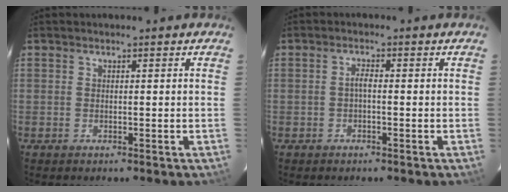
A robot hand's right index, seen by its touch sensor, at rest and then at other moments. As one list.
[{"total": 1.4, "force": [-0.3, 0.3, 1.3], "torque": [-0.025, 0.007, -0.008]}]